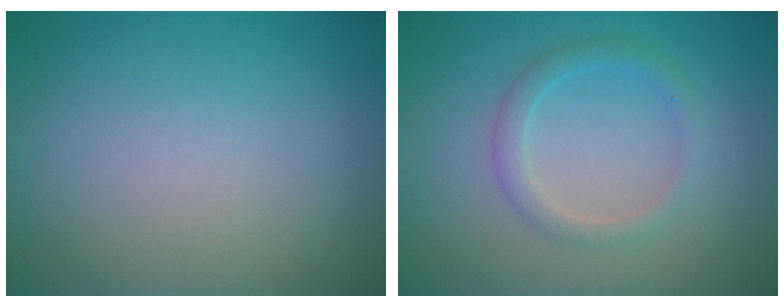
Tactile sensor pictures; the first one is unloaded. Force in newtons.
{"total": 1.9, "press": 1.9, "slide": 0.1}